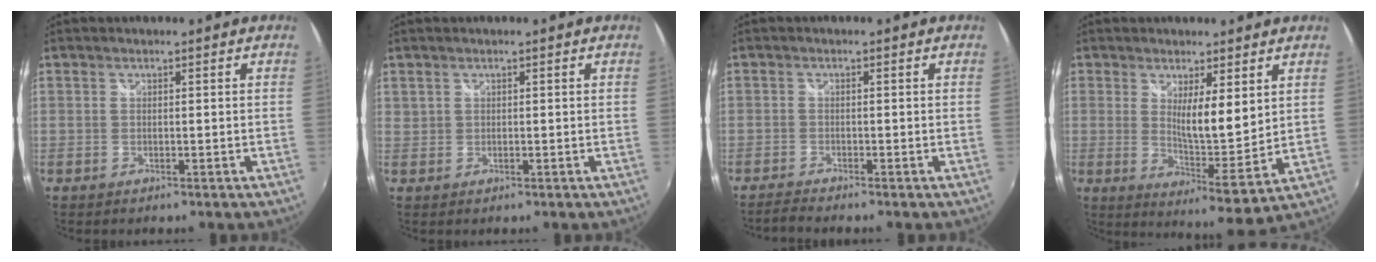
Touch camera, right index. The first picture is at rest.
{"total": 0.9, "force": [0.6, 0.6, 0.2], "torque": [-0.004, 0.002, 0.011]}
{"total": 2.3, "force": [-2.2, -0.2, 0.5], "torque": [-0.019, -0.011, -0.044]}
{"total": 9.1, "force": [2.9, 1.2, 8.5], "torque": [-0.130, -0.025, 0.049]}